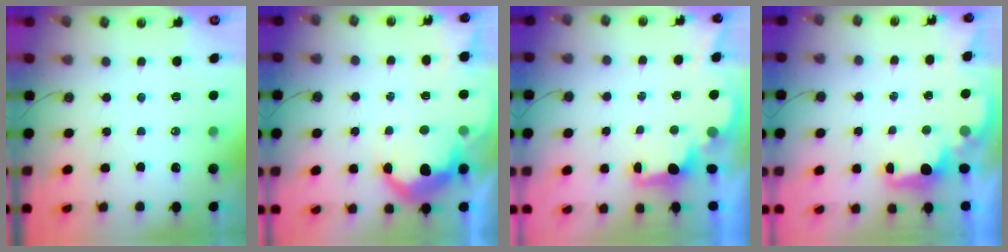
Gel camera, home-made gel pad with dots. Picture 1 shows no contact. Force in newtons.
{"total": 13.9, "press": 13.9, "slide": 1.0}
{"total": 2.2, "press": 2.1, "slide": 0.8}
{"total": 2.2, "press": 2.1, "slide": 0.8}